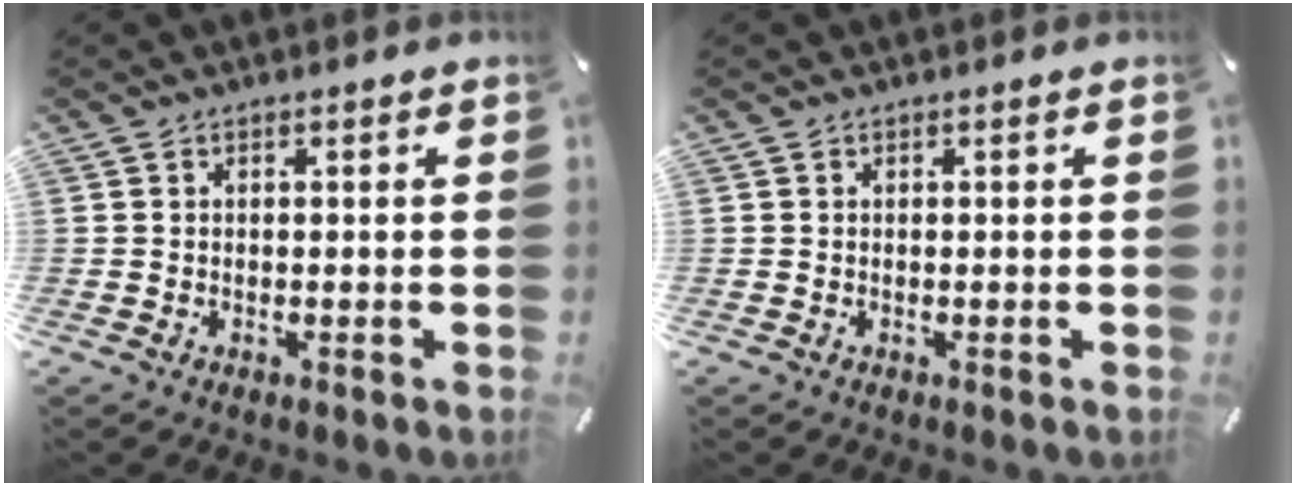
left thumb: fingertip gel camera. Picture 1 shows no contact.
{"total": 0.0}